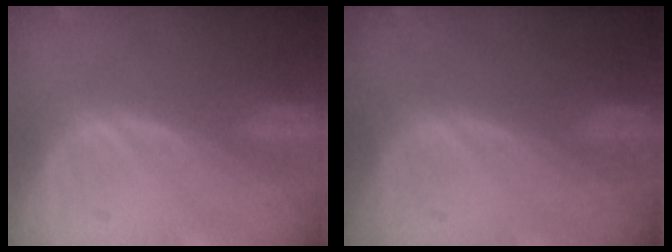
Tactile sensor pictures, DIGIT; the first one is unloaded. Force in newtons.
{"total": 0.0}